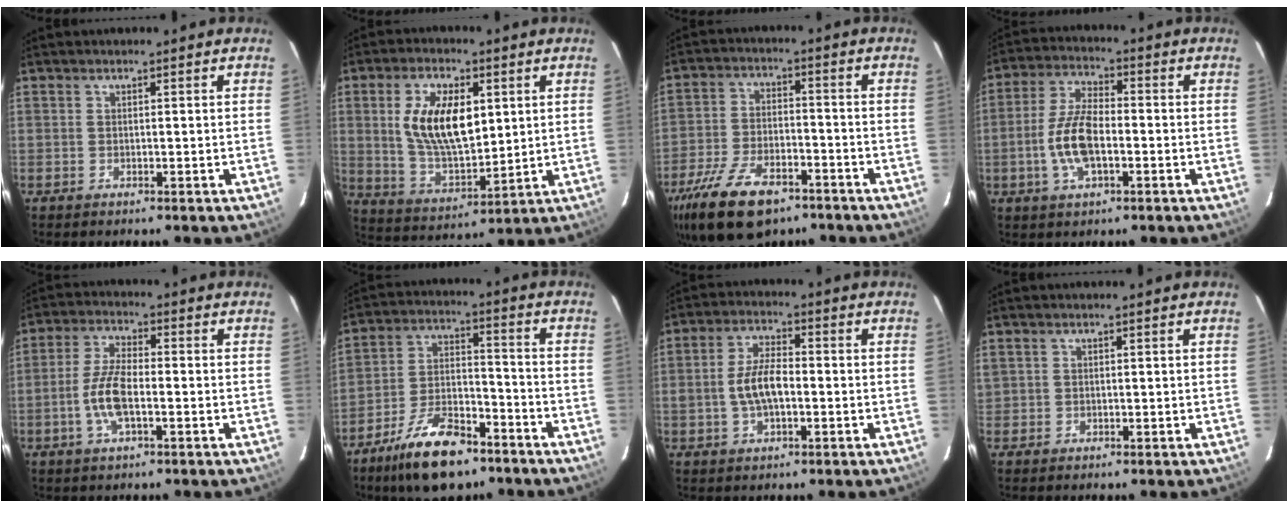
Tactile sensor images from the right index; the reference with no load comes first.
{"total": 14.2, "force": [3.2, 7.0, 12.0], "torque": [-0.230, 0.002, 0.072]}
{"total": 16.6, "force": [-11.0, 7.7, 9.8], "torque": [-0.219, -0.027, -0.191]}
{"total": 9.7, "force": [-2.5, 4.2, 8.4], "torque": [-0.176, 0.005, -0.047]}
{"total": 7.6, "force": [-2.1, 2.7, 6.7], "torque": [-0.144, 0.004, -0.044]}
{"total": 14.9, "force": [-10.5, 6.0, 8.7], "torque": [-0.174, 0.000, -0.178]}
{"total": 7.1, "force": [-1.1, 3.4, 6.1], "torque": [-0.121, 0.007, -0.016]}
{"total": 1.0, "force": [0.3, 1.0, 0.1], "torque": [0.003, 0.003, 0.004]}